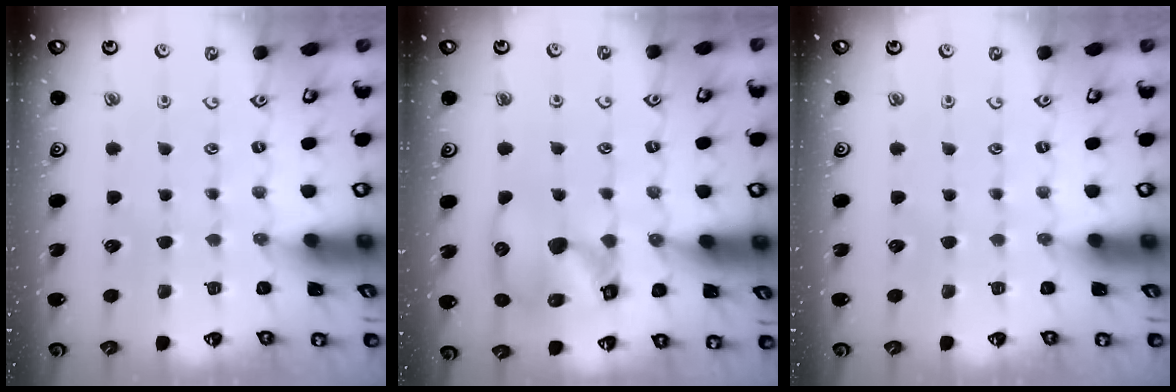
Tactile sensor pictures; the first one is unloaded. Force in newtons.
{"total": 14.9, "press": 14.7, "slide": 2.4}
{"total": 0.0}